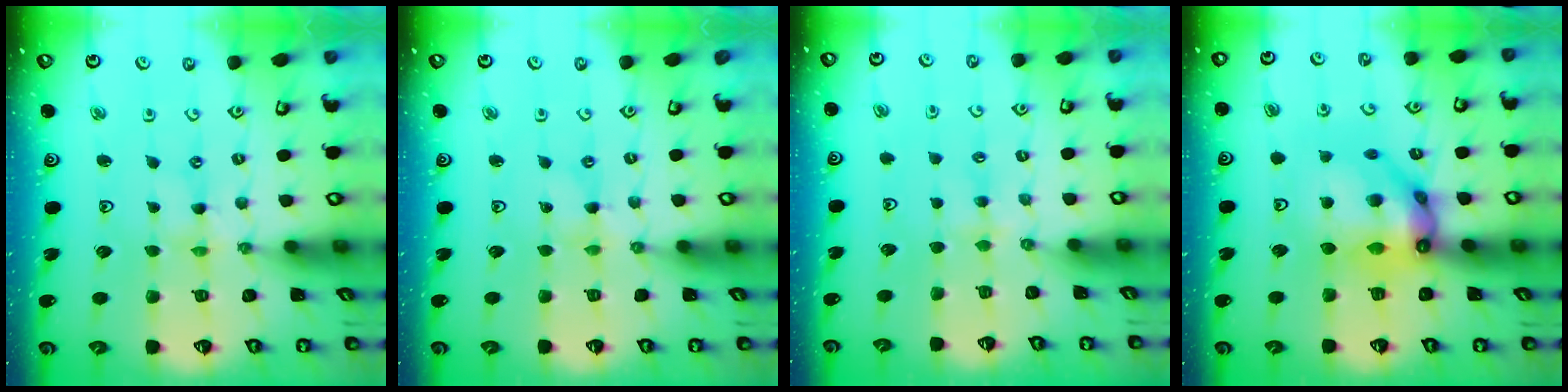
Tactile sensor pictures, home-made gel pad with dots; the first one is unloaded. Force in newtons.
{"total": 0.0}
{"total": 2.8, "press": 2.7, "slide": 0.6}
{"total": 14.9, "press": 14.8, "slide": 1.3}